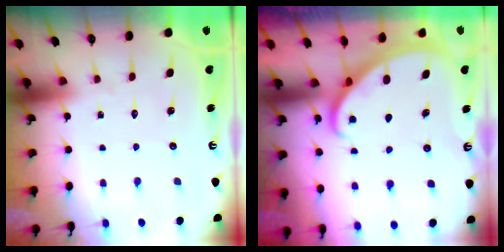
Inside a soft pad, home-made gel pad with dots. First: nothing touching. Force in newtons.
{"total": 2.0, "press": 2.0, "slide": 0.2}